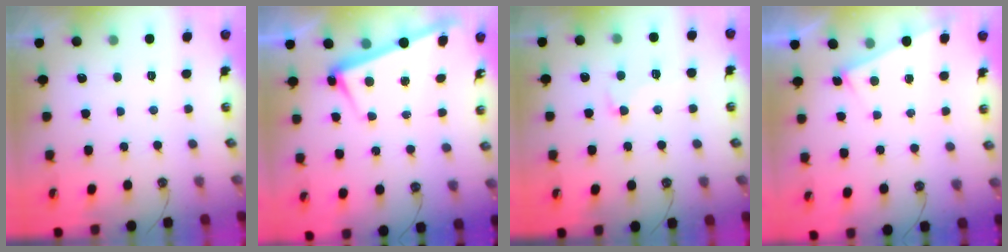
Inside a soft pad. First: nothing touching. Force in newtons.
{"total": 2.4, "press": 2.3, "slide": 0.7}
{"total": 3.2, "press": 2.7, "slide": 1.7}
{"total": 6.7, "press": 6.7, "slide": 0.2}